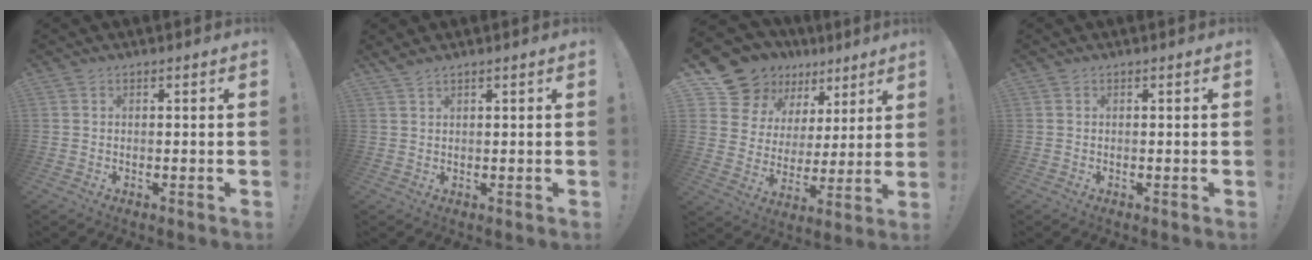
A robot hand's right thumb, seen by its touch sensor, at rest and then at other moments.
{"total": 1.4, "force": [1.3, 0.0, 0.5], "torque": [-0.016, -0.005, 0.025]}
{"total": 13.8, "force": [10.5, 8.4, 3.1], "torque": [-0.062, -0.079, 0.205]}
{"total": 0.0}